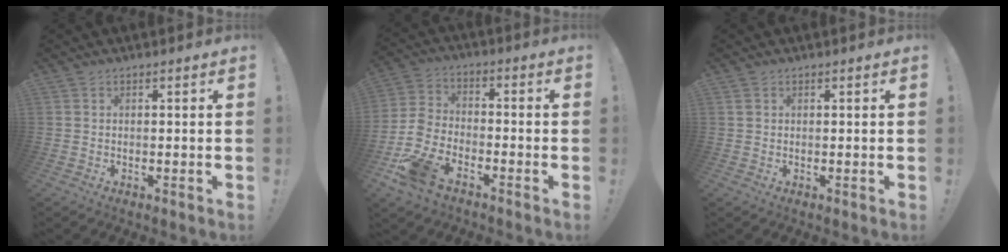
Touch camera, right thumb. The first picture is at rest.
{"total": 13.1, "force": [-8.7, 6.9, 6.9], "torque": [-0.154, 0.046, -0.157]}
{"total": 0.9, "force": [0.5, 0.6, 0.3], "torque": [-0.014, 0.006, 0.010]}